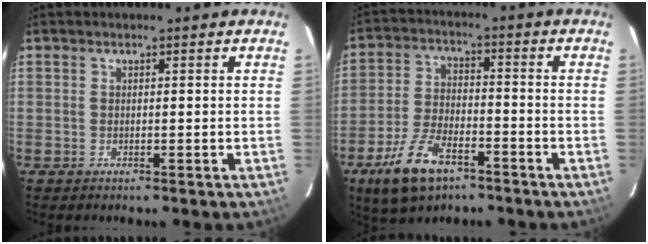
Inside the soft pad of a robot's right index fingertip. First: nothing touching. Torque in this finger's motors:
{"motor_torque": [1.25, -0.89, 0.50, 0.06]}